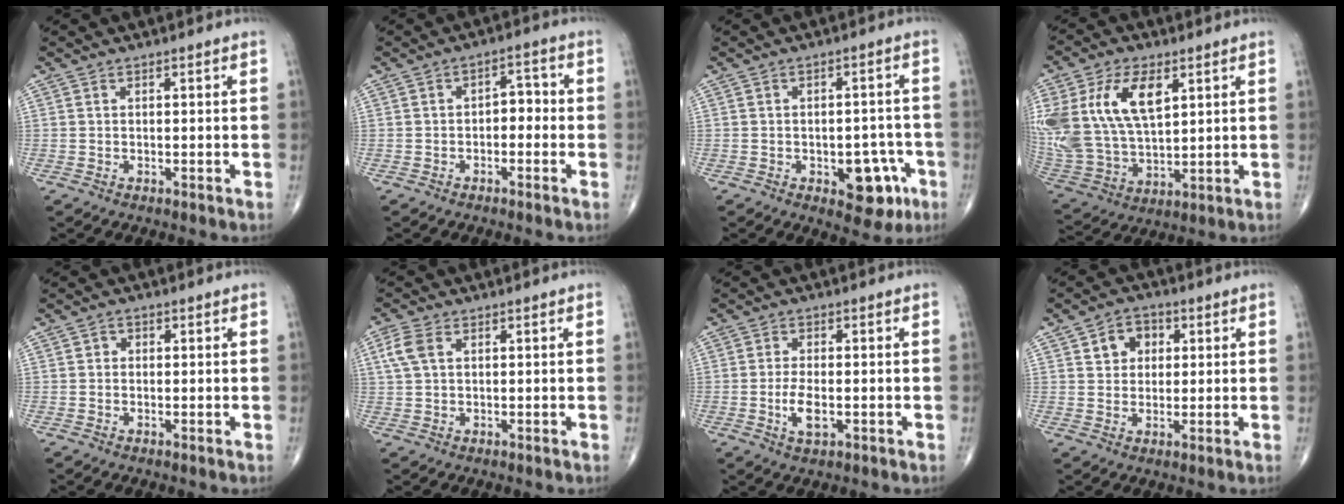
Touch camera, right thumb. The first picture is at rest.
{"total": 3.8, "force": [-0.9, 2.4, 2.8], "torque": [-0.023, 0.019, -0.021]}
{"total": 8.8, "force": [-3.6, 4.8, 6.4], "torque": [-0.042, 0.023, -0.039]}
{"total": 21.5, "force": [7.4, 12.2, 16.1], "torque": [-0.353, -0.006, 0.149]}
{"total": 1.2, "force": [0.1, 1.1, 0.5], "torque": [0.003, 0.003, -0.003]}
{"total": 4.3, "force": [1.4, 2.6, 3.2], "torque": [-0.081, 0.012, 0.029]}
{"total": 4.6, "force": [-1.1, 1.9, 4.0], "torque": [-0.077, -0.005, -0.020]}
{"total": 5.8, "force": [2.0, 4.5, 3.0], "torque": [-0.015, -0.002, 0.026]}